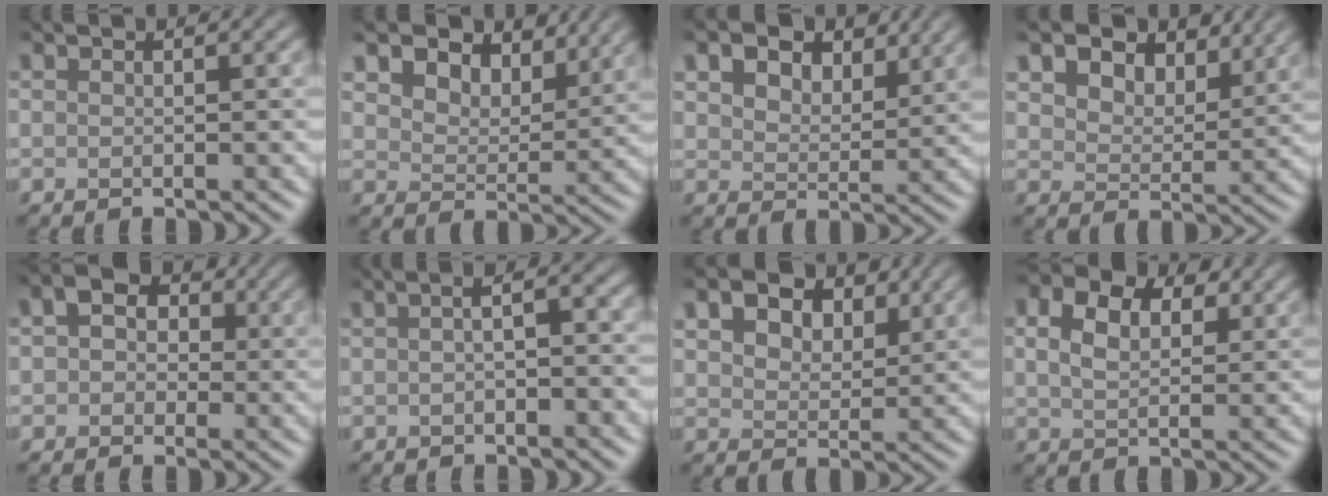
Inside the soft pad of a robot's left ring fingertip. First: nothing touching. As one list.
[{"total": 8.1, "force": [5.8, 4.1, 3.9], "torque": [-0.072, -0.005, 0.088]}, {"total": 7.6, "force": [4.8, 4.0, 4.2], "torque": [-0.074, 0.010, 0.058]}, {"total": 9.1, "force": [6.1, 4.8, 4.7], "torque": [-0.094, 0.002, 0.092]}, {"total": 4.2, "force": [1.1, 3.4, 2.4], "torque": [-0.026, 0.014, -0.001]}, {"total": 2.3, "force": [-0.4, 0.5, 2.2], "torque": [-0.032, 0.005, -0.008]}, {"total": 7.9, "force": [4.5, 4.5, 4.6], "torque": [-0.084, 0.011, 0.058]}, {"total": 8.0, "force": [4.2, 4.8, 4.8], "torque": [-0.099, 0.018, 0.053]}]